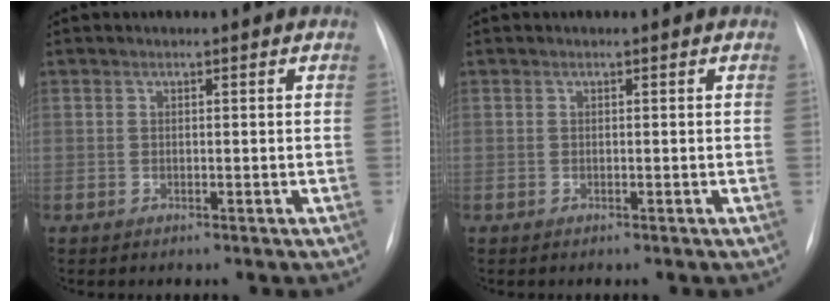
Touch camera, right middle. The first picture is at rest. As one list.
[{"total": 0.0}]